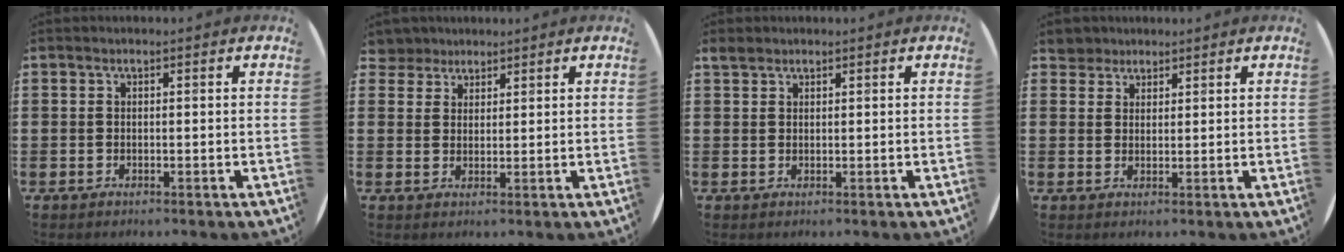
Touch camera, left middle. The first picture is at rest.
{"total": 3.5, "force": [3.1, 1.6, -0.1], "torque": [-0.008, 0.001, 0.060]}
{"total": 1.3, "force": [1.2, 0.5, 0.2], "torque": [-0.005, 0.004, 0.022]}
{"total": 2.7, "force": [2.4, 1.3, -0.1], "torque": [-0.005, 0.007, 0.047]}